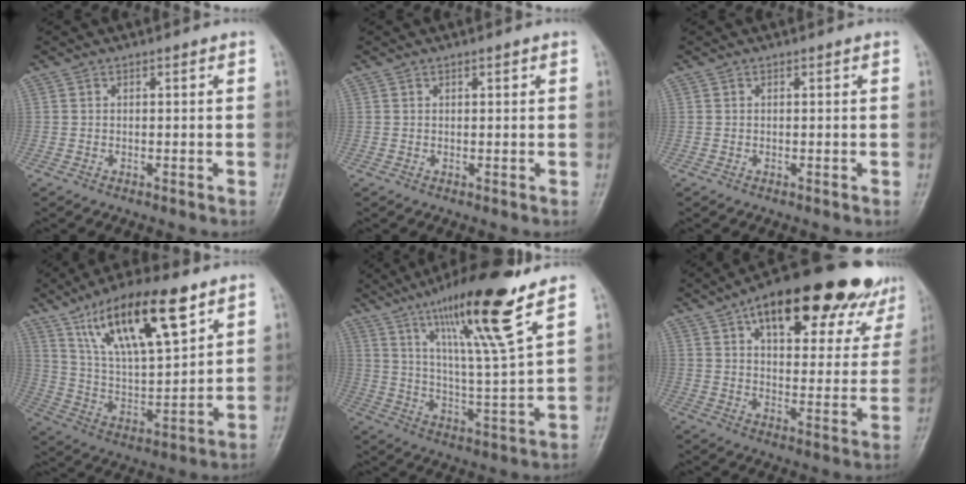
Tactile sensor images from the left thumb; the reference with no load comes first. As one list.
[{"total": 0.8, "force": [0.5, 0.3, 0.5], "torque": [-0.006, 0.000, 0.006]}, {"total": 0.0}, {"total": 20.6, "force": [11.5, 6.8, 15.6], "torque": [-0.247, -0.034, 0.214]}, {"total": 19.2, "force": [11.9, 1.8, 15.0], "torque": [-0.240, -0.055, 0.202]}, {"total": 26.3, "force": [16.4, 10.3, 17.8], "torque": [-0.223, -0.022, 0.228]}]